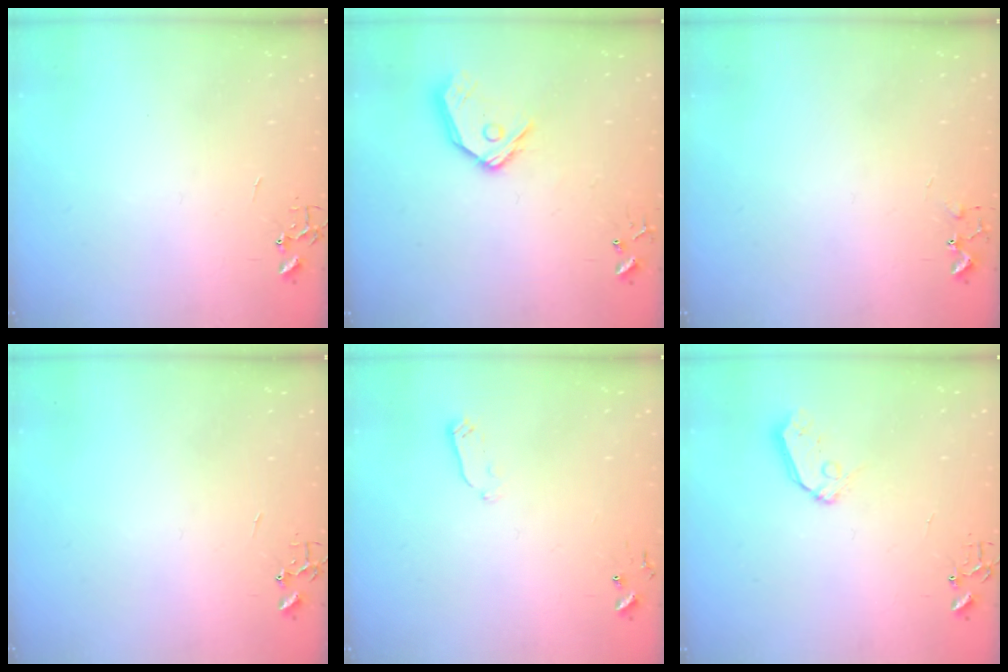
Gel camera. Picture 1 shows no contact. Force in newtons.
{"total": 12.7, "press": 12.5, "slide": 2.0}
{"total": 5.8, "press": 5.7, "slide": 0.7}
{"total": 0.0}
{"total": 2.9, "press": 2.9, "slide": 0.4}
{"total": 6.9, "press": 6.9, "slide": 0.5}